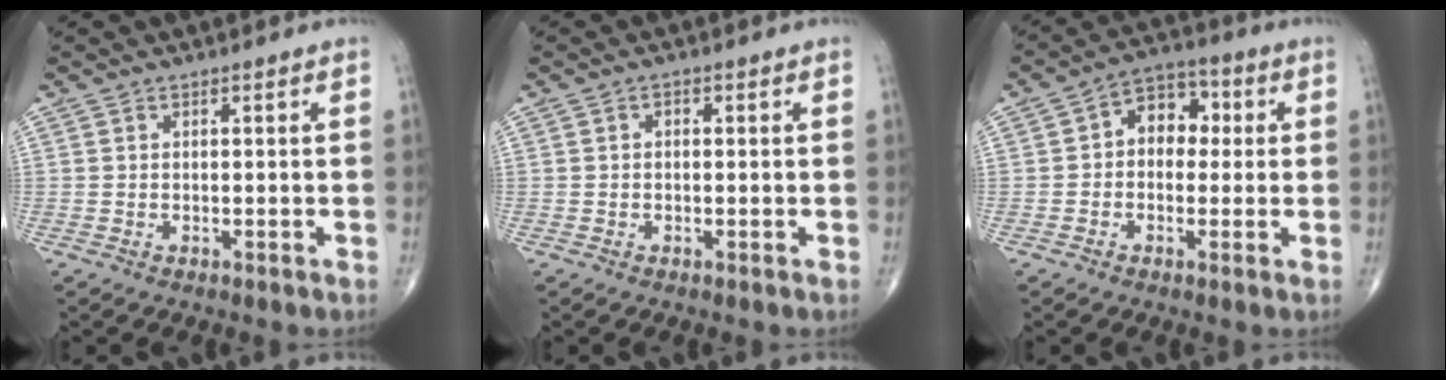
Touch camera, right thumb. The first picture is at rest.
{"total": 1.0, "force": [0.1, 0.7, 0.7], "torque": [-0.008, 0.004, 0.000]}
{"total": 8.3, "force": [0.9, 6.1, 5.6], "torque": [-0.046, 0.027, 0.002]}